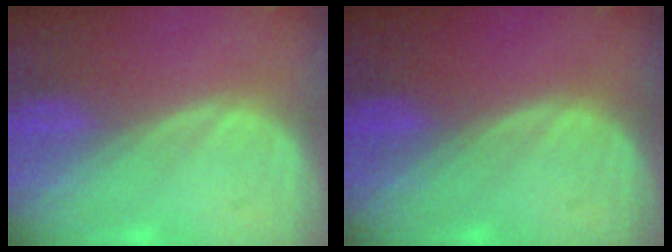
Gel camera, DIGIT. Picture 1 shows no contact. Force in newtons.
{"total": 0.0}